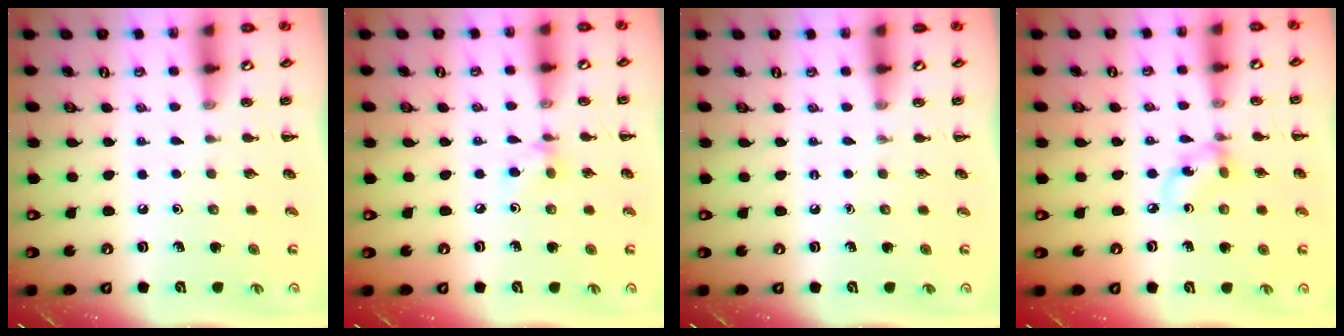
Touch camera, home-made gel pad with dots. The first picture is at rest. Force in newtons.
{"total": 5.1, "press": 5.0, "slide": 1.1}
{"total": 0.0}
{"total": 5.2, "press": 5.2, "slide": 0.6}